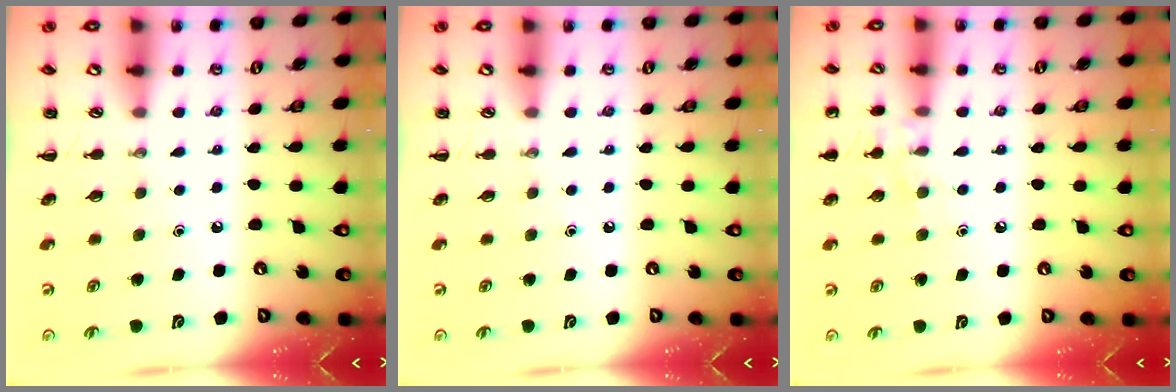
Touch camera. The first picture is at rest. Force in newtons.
{"total": 0.0}
{"total": 8.1, "press": 7.8, "slide": 2.1}